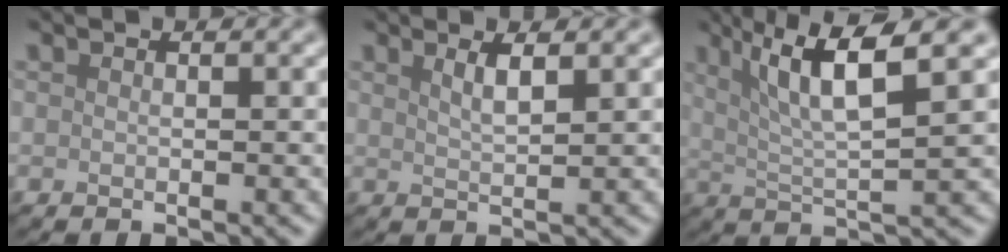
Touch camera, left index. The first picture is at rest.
{"total": 1.8, "force": [0.8, 0.4, 1.5], "torque": [-0.024, -0.001, 0.017]}
{"total": 7.0, "force": [3.0, 1.4, 6.2], "torque": [-0.106, 0.008, 0.057]}